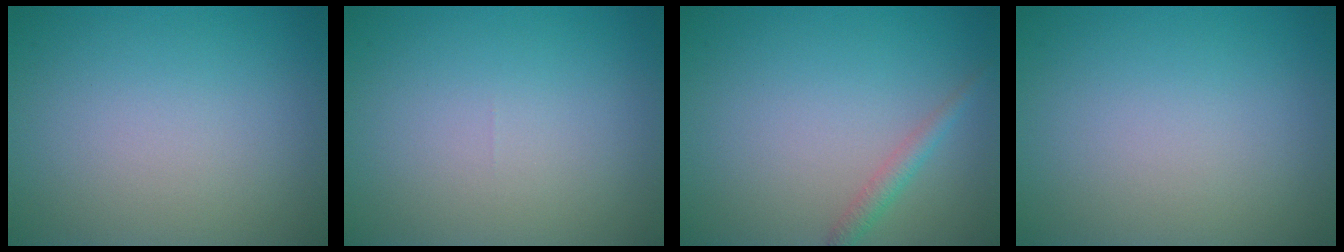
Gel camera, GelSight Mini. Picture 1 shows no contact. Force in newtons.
{"total": 0.0}
{"total": 1.5, "press": 1.5, "slide": 0.1}
{"total": 0.0}